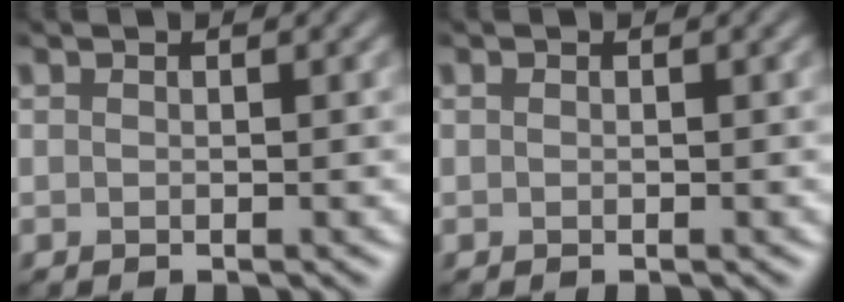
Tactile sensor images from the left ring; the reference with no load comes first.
{"total": 0.0}